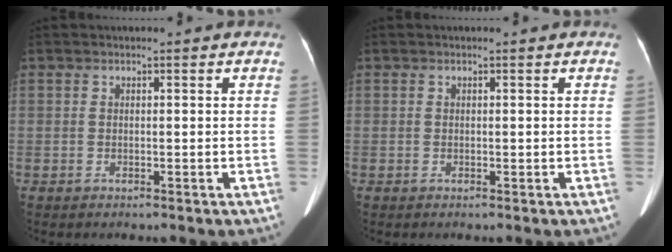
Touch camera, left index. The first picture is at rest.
{"total": 0.0}